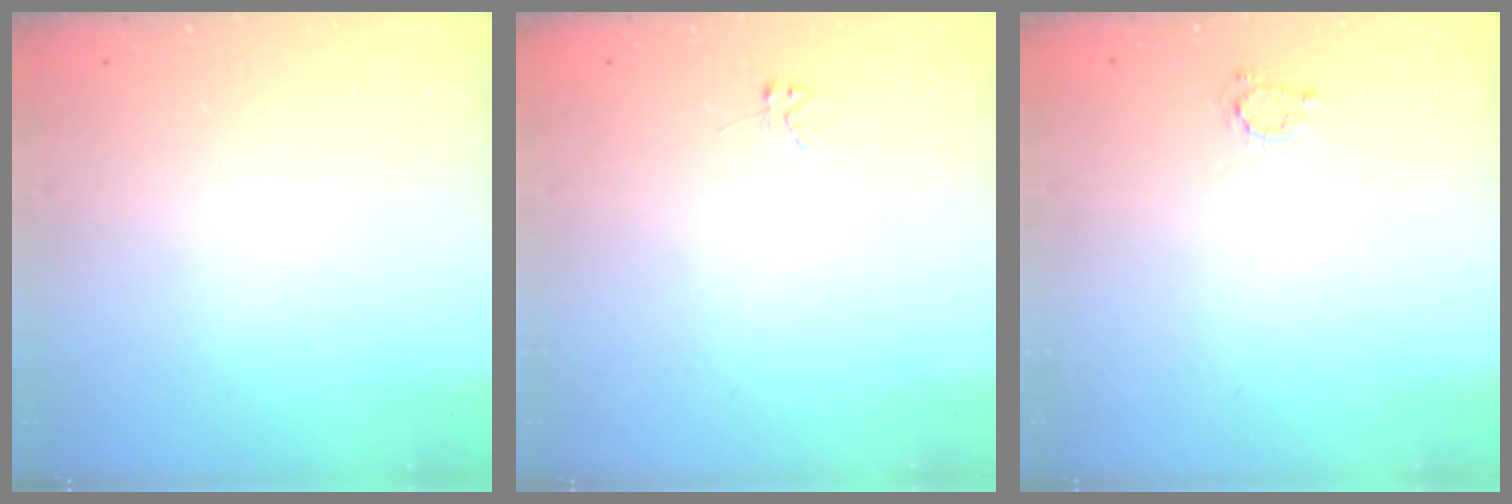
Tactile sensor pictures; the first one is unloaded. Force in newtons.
{"total": 2.6, "press": 2.6, "slide": 0.4}
{"total": 3.0, "press": 3.0, "slide": 0.2}